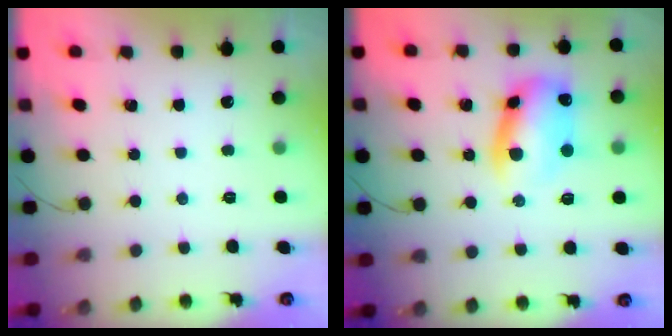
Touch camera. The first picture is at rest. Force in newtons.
{"total": 10.0, "press": 9.9, "slide": 1.3}